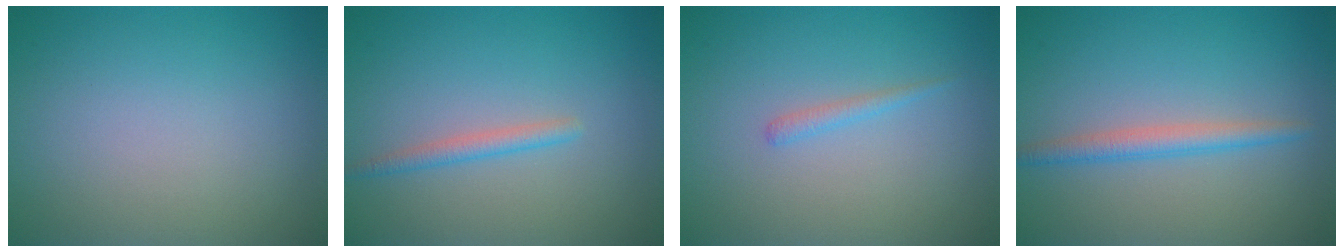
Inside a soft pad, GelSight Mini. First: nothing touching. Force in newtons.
{"total": 1.5, "press": 1.5, "slide": 0.1}
{"total": 0.9, "press": 0.9, "slide": 0.1}
{"total": 2.2, "press": 2.2, "slide": 0.0}